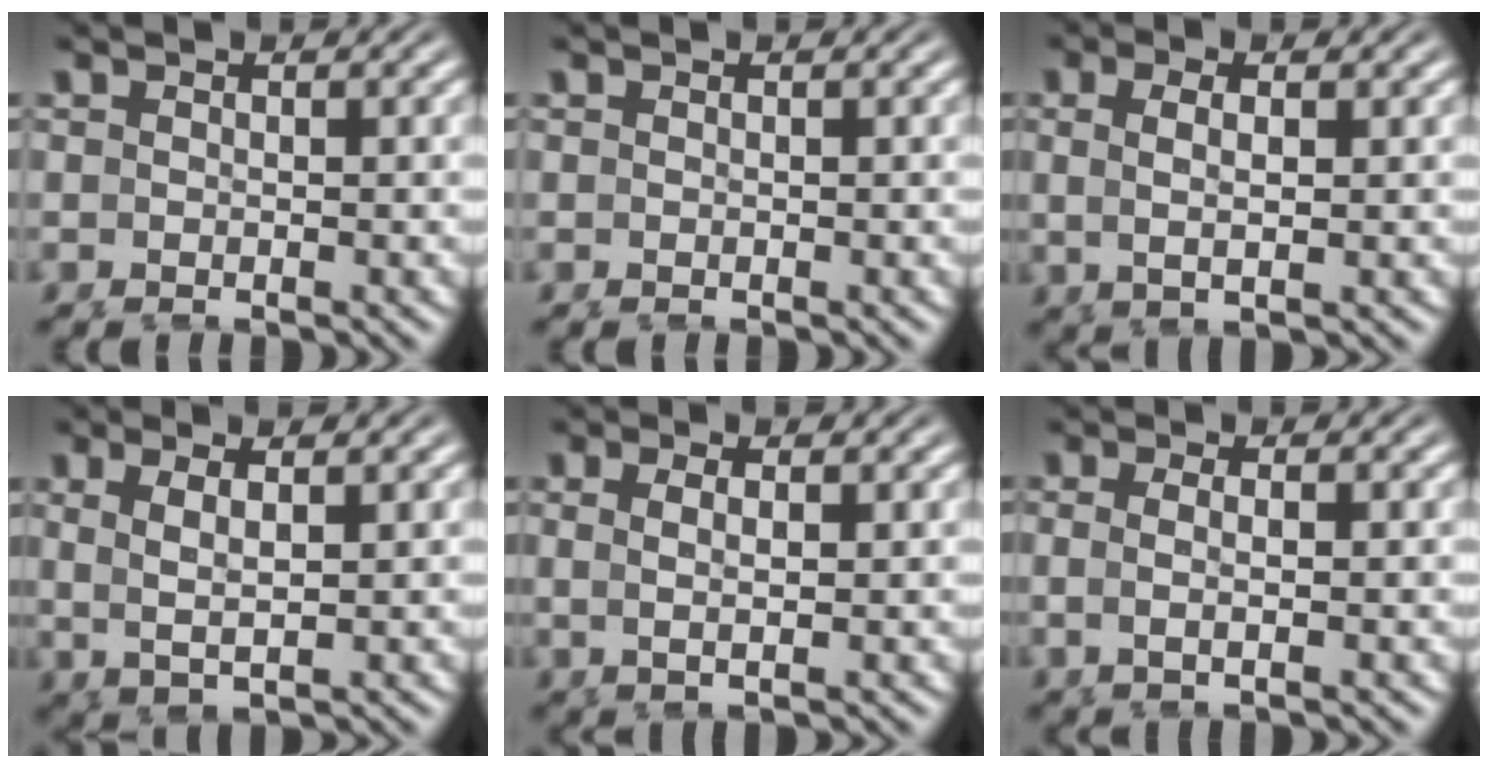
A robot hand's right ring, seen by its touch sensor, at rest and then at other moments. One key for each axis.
{"total": 0.0}
{"total": 2.9, "fx": 0.2, "fy": 1.3, "fz": 2.6, "tx": -0.051, "ty": 0.002, "tz": 0.002}
{"total": 4.5, "fx": 0.5, "fy": 2.8, "fz": 3.4, "tx": -0.078, "ty": 0.000, "tz": 0.006}
{"total": 2.2, "fx": 0.3, "fy": 0.8, "fz": 2.0, "tx": -0.042, "ty": -0.002, "tz": 0.006}
{"total": 2.2, "fx": -0.3, "fy": 0.7, "fz": 2.1, "tx": -0.046, "ty": -0.006, "tz": -0.005}